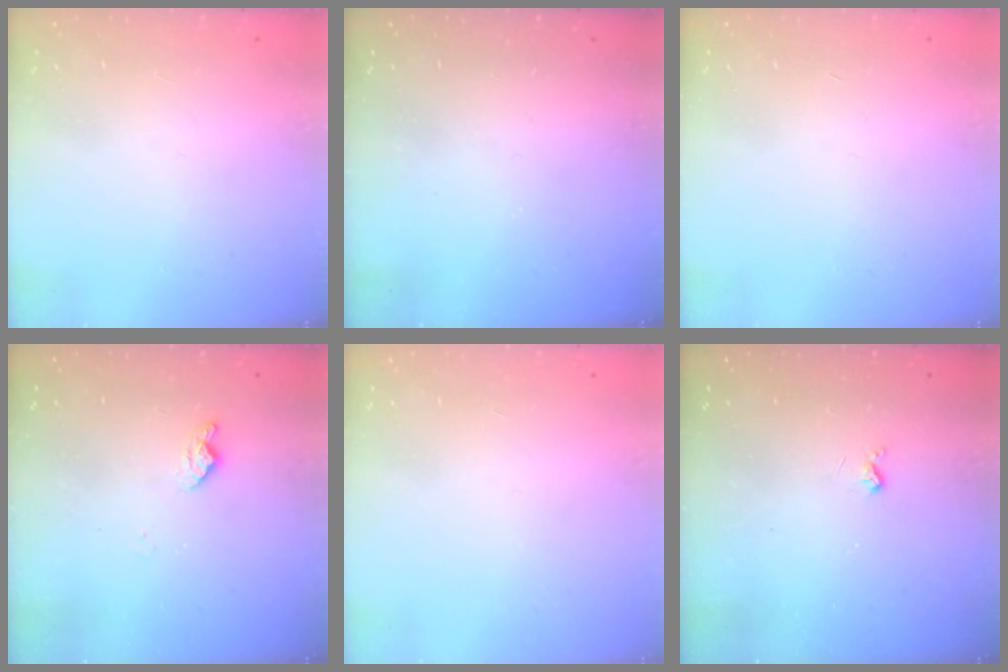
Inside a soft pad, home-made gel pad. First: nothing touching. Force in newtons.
{"total": 0.0}
{"total": 0.0}
{"total": 8.6, "press": 8.5, "slide": 0.8}
{"total": 0.0}
{"total": 2.6, "press": 2.6, "slide": 0.5}